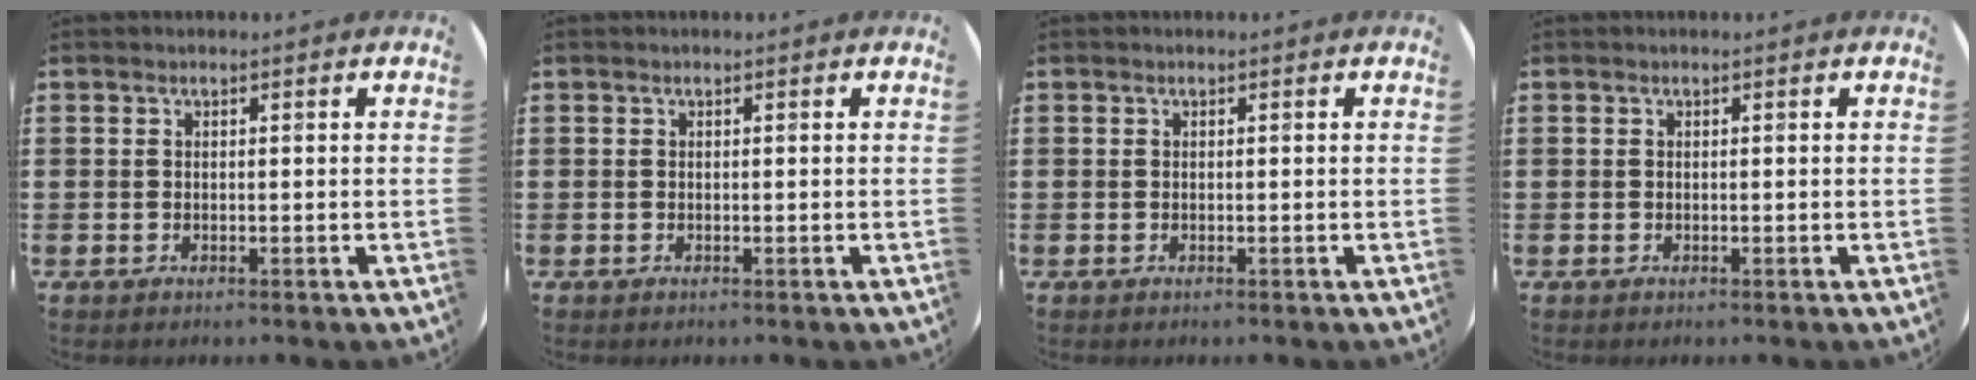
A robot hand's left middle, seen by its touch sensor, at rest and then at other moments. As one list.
[{"total": 0.0}, {"total": 0.0}, {"total": 0.0}]